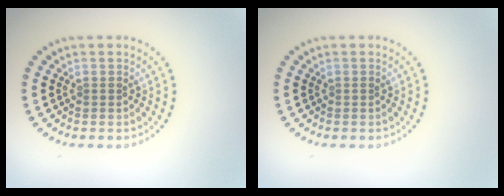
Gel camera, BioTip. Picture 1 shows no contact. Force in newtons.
{"total": 0.0}